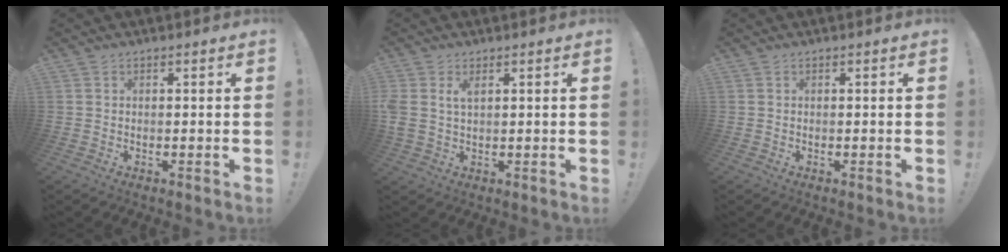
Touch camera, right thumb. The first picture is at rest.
{"total": 3.3, "force": [1.5, 1.7, 2.3], "torque": [-0.045, -0.003, 0.028]}
{"total": 0.0}